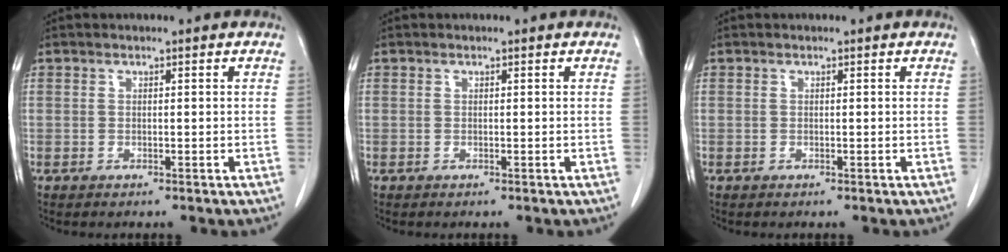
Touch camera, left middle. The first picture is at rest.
{"total": 0.0}
{"total": 0.0}